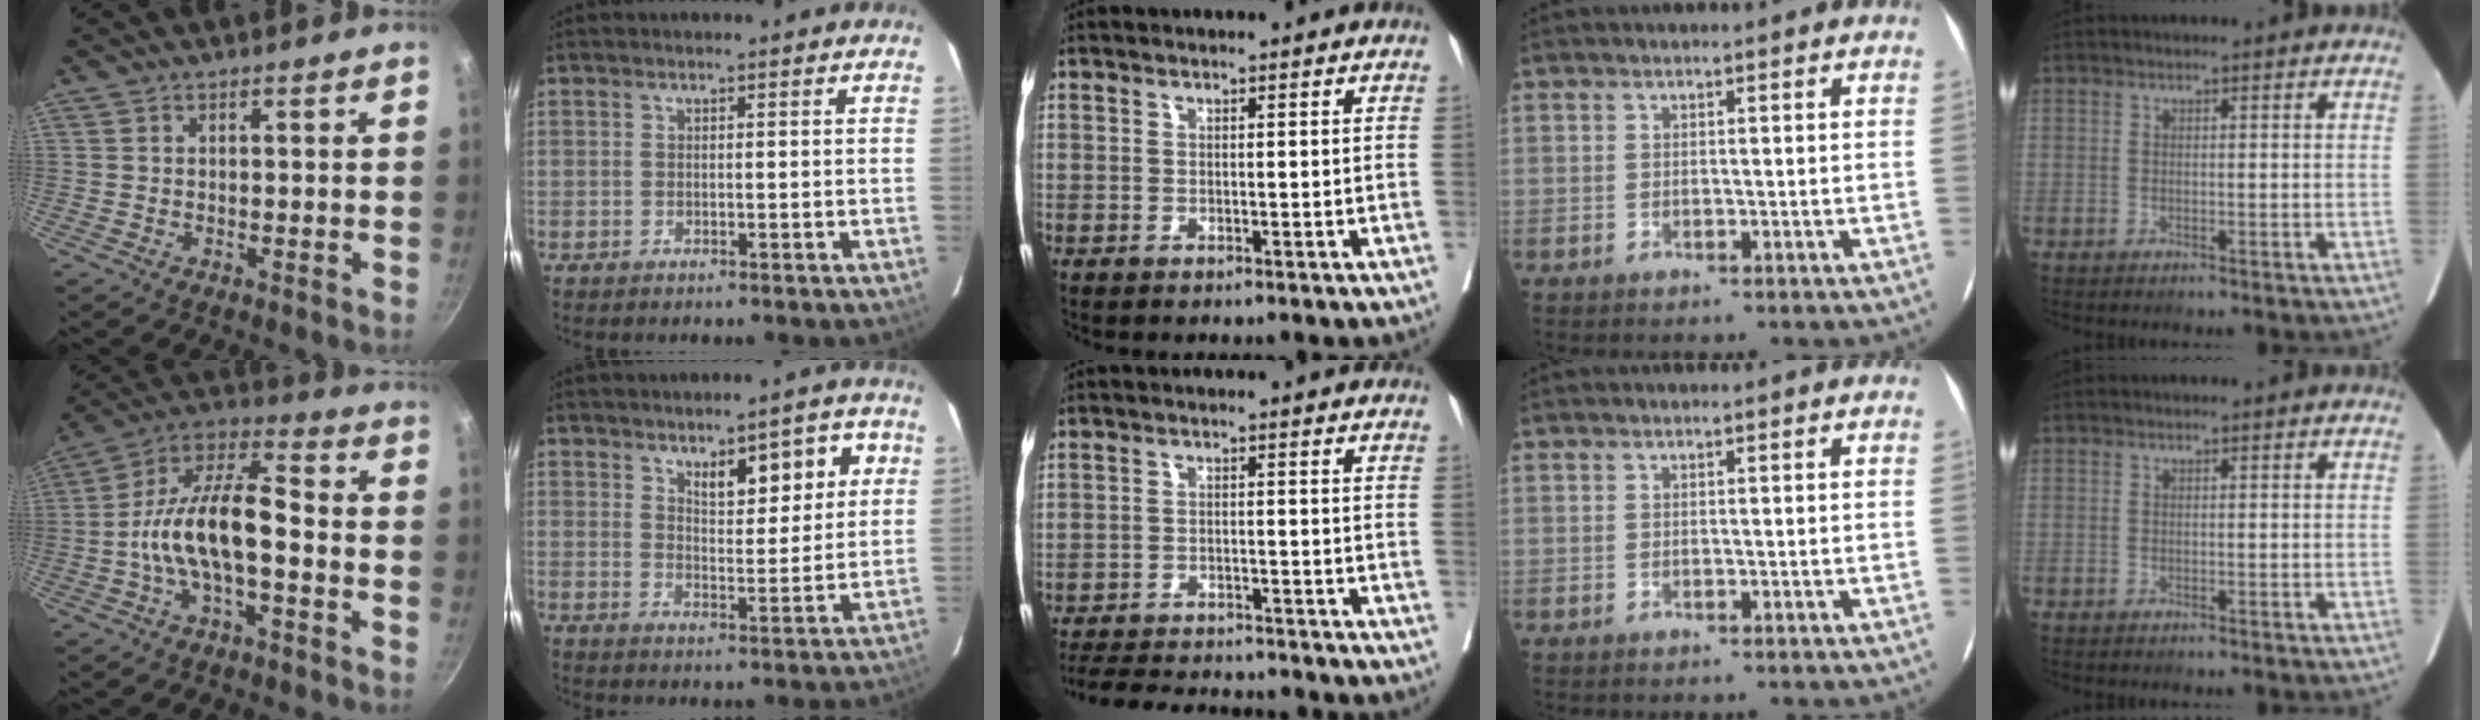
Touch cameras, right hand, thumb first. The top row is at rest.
{"thumb": {"total": 15.3, "force": [-2.7, 6.5, 13.6], "torque": [-0.257, 0.052, -0.055]}, "index": {"total": 8.4, "force": [4.2, 3.0, 6.7], "torque": [-0.090, 0.004, 0.065]}, "middle": {"total": 16.2, "force": [-15.0, 2.5, 5.4], "torque": [-0.112, -0.015, -0.205]}}